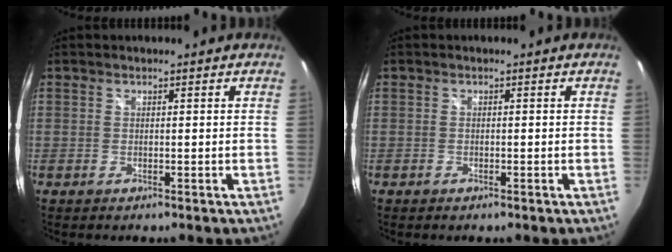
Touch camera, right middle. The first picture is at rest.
{"total": 0.8, "force": [-0.5, 0.4, 0.3], "torque": [-0.006, -0.004, -0.011]}